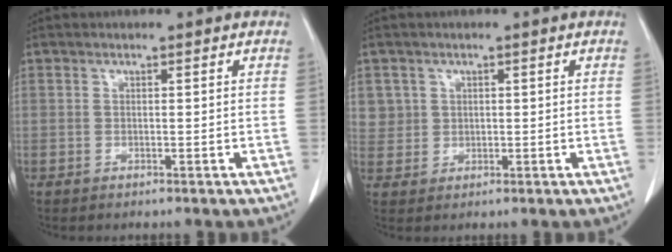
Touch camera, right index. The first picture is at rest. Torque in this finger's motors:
{"motor_torque": [0.00, 0.07, 0.01, 0.03]}